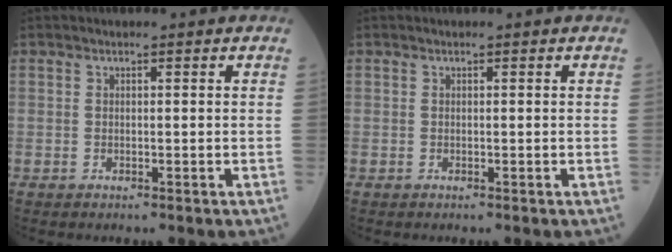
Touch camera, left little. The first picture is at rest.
{"total": 0.0}